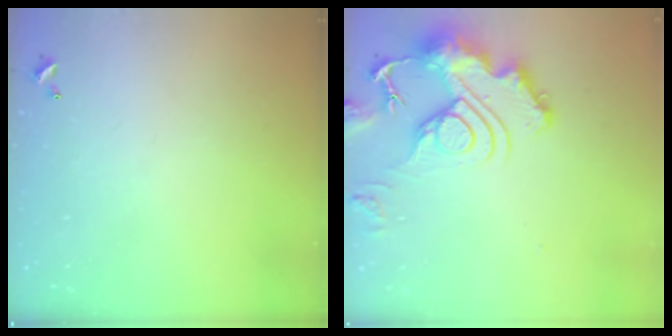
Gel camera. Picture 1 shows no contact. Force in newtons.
{"total": 16.4, "press": 16.3, "slide": 1.5}